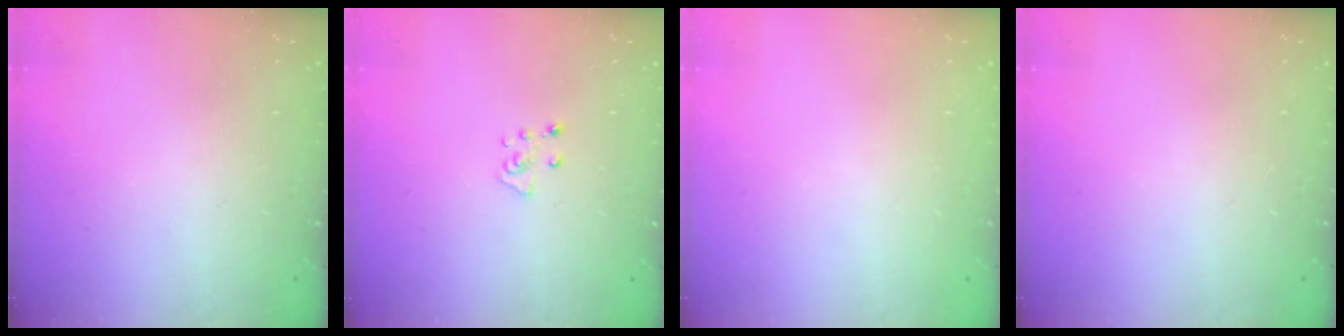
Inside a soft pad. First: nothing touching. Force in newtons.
{"total": 4.7, "press": 4.7, "slide": 0.5}
{"total": 0.0}
{"total": 0.0}